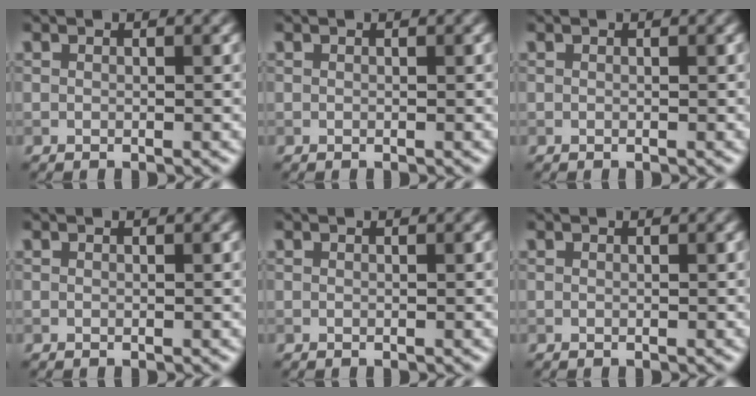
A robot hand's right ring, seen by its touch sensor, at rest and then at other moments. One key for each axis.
{"total": 0.0}
{"total": 0.0}
{"total": 0.0}
{"total": 0.0}
{"total": 0.0}